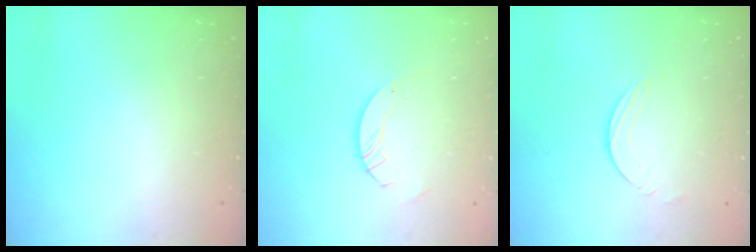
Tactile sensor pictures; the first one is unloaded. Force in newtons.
{"total": 3.3, "press": 3.3, "slide": 0.2}
{"total": 2.0, "press": 2.0, "slide": 0.2}